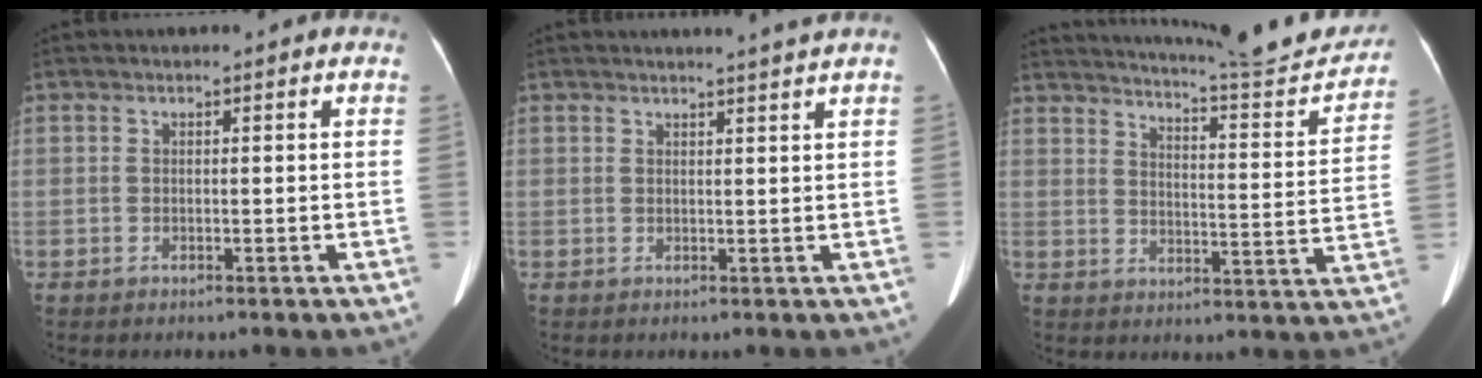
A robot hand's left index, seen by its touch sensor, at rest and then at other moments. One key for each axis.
{"total": 3.2, "fx": 2.8, "fy": -1.1, "fz": 1.1, "tx": -0.016, "ty": -0.005, "tz": 0.033}
{"total": 18.4, "fx": 17.5, "fy": 0.2, "fz": 5.7, "tx": -0.087, "ty": -0.056, "tz": 0.224}